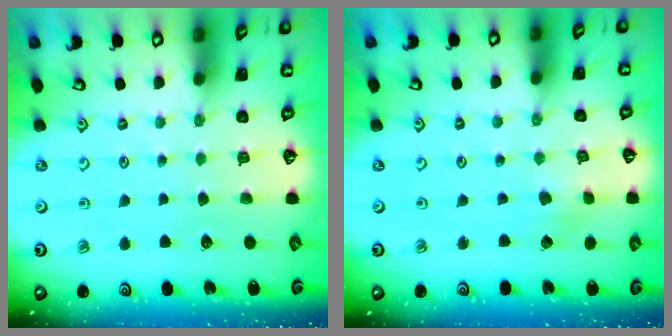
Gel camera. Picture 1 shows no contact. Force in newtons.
{"total": 1.4, "press": 1.4, "slide": 0.1}